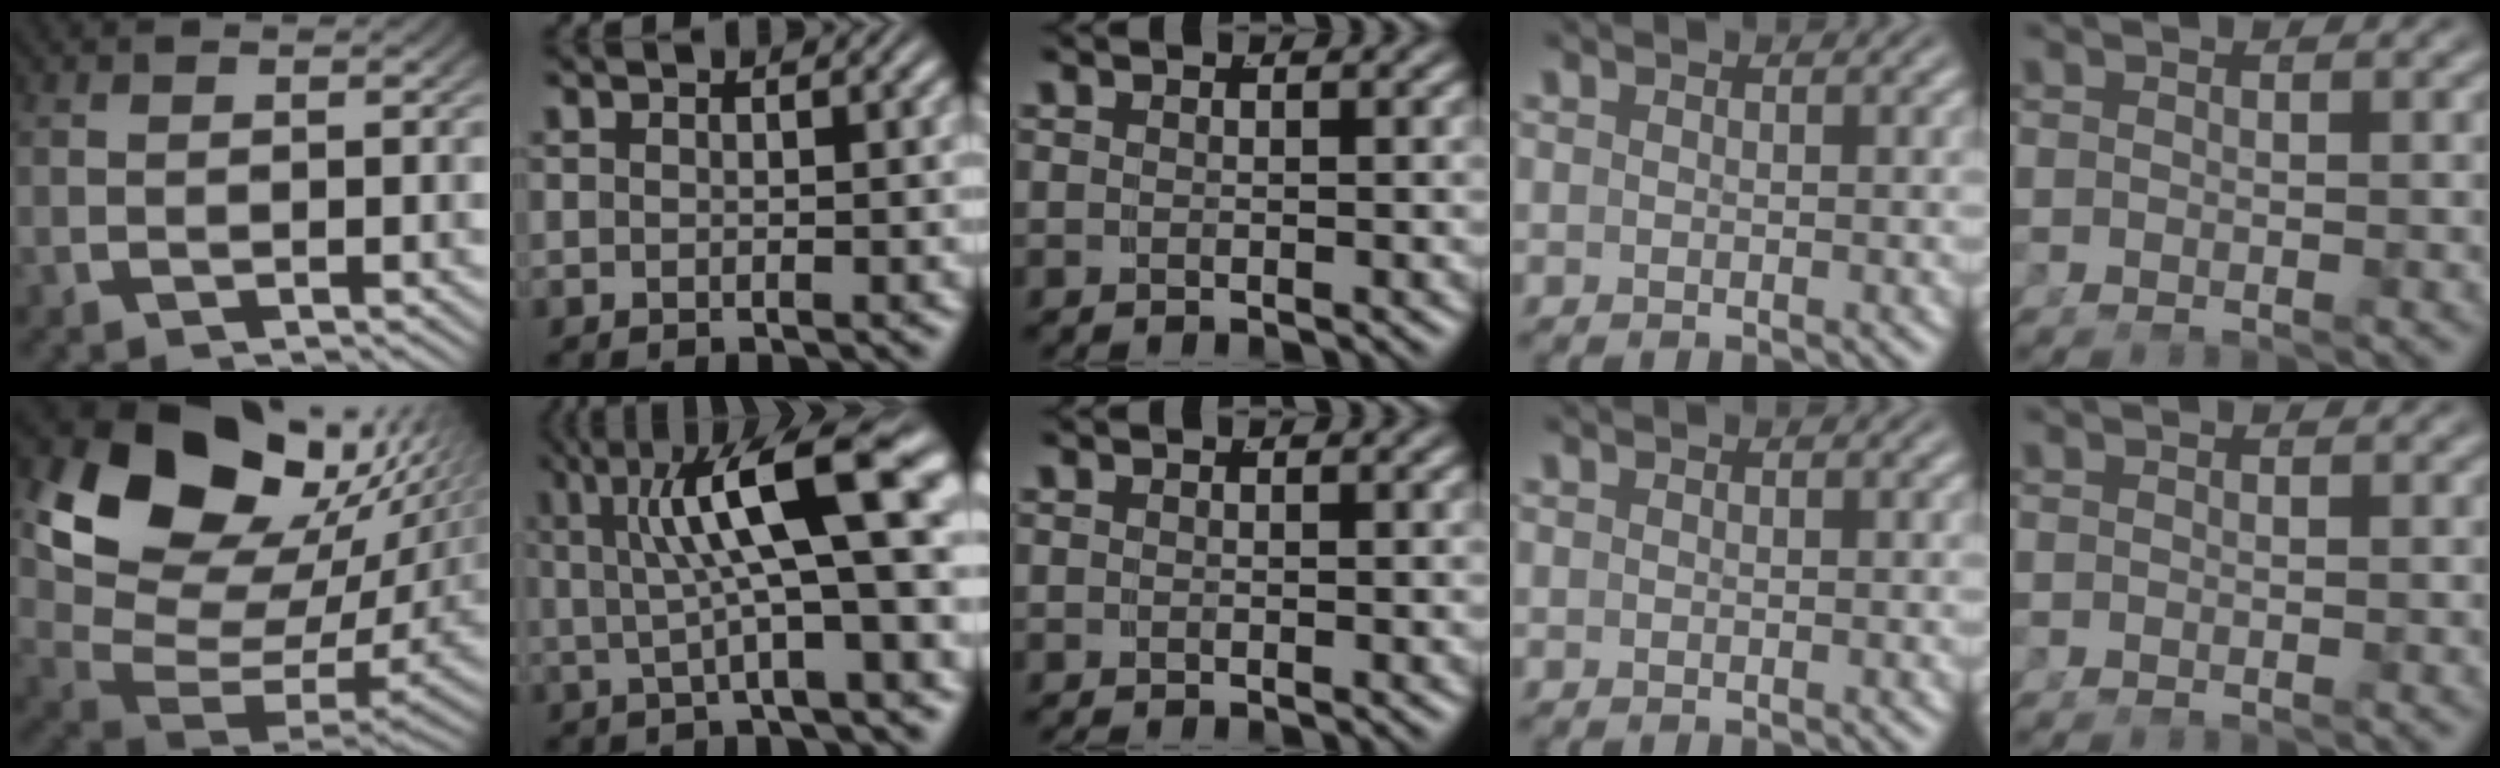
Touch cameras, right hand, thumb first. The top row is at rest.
{"thumb": {"total": 17.3, "force": [4.3, 11.1, 12.6], "torque": [-0.236, -0.026, 0.074]}, "index": {"total": 10.3, "force": [2.7, 2.9, 9.5], "torque": [-0.129, 0.028, 0.032]}}